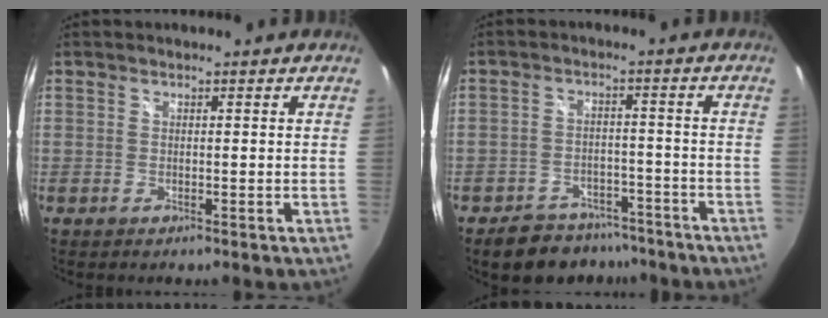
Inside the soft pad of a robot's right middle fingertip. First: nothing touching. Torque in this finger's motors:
{"motor_torque": [0.03, -0.12, 0.01, 0.01]}